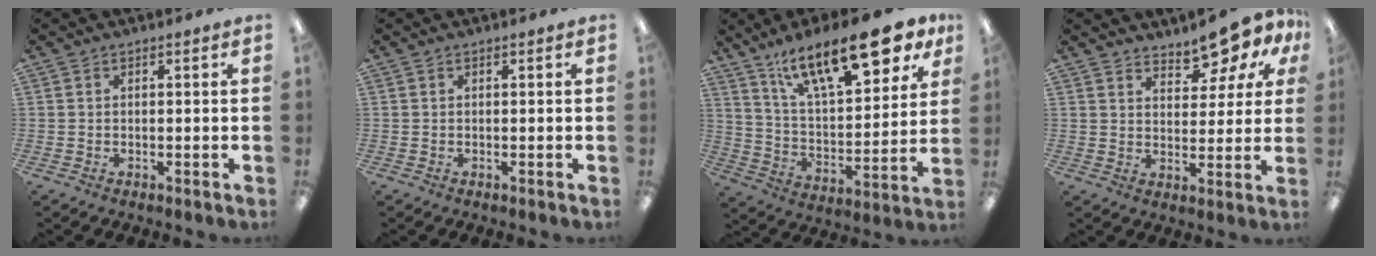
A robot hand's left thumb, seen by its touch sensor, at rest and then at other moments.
{"total": 0.0}
{"total": 21.7, "force": [14.6, 8.0, 14.1], "torque": [-0.215, -0.083, 0.243]}
{"total": 9.9, "force": [8.7, 3.4, 3.2], "torque": [-0.039, -0.071, 0.158]}